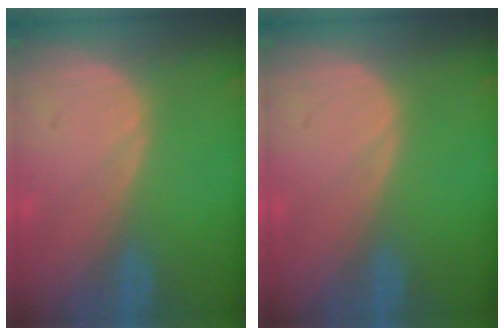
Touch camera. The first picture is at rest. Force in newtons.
{"total": 0.0}